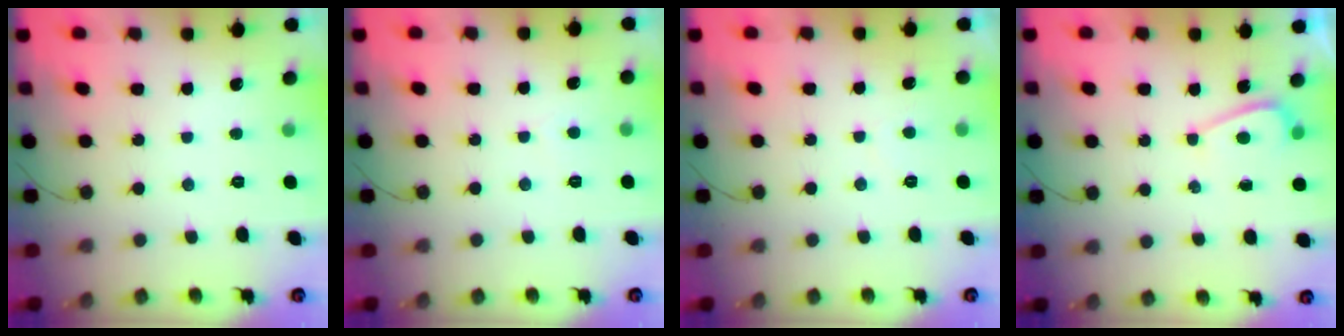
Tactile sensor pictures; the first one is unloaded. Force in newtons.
{"total": 1.0, "press": 1.0, "slide": 0.2}
{"total": 1.0, "press": 0.8, "slide": 0.6}
{"total": 3.4, "press": 3.4, "slide": 0.4}